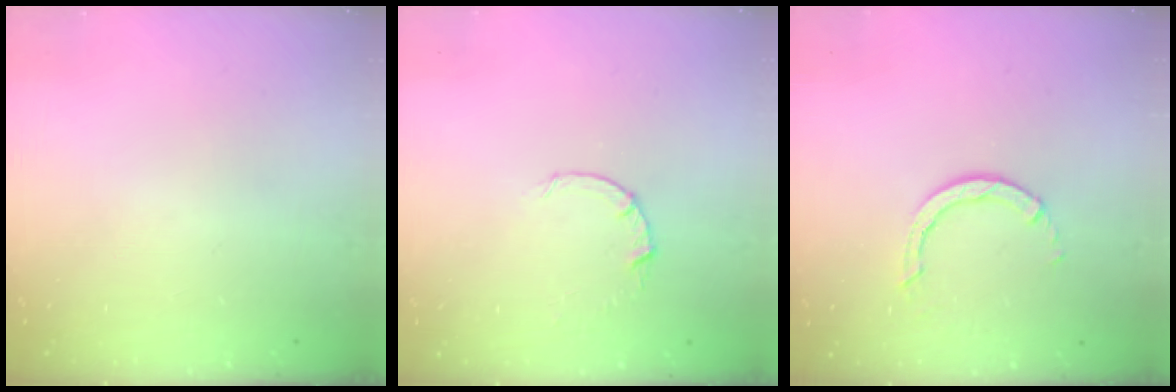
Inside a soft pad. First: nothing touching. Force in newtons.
{"total": 2.6, "press": 2.6, "slide": 0.4}
{"total": 2.8, "press": 2.8, "slide": 0.2}